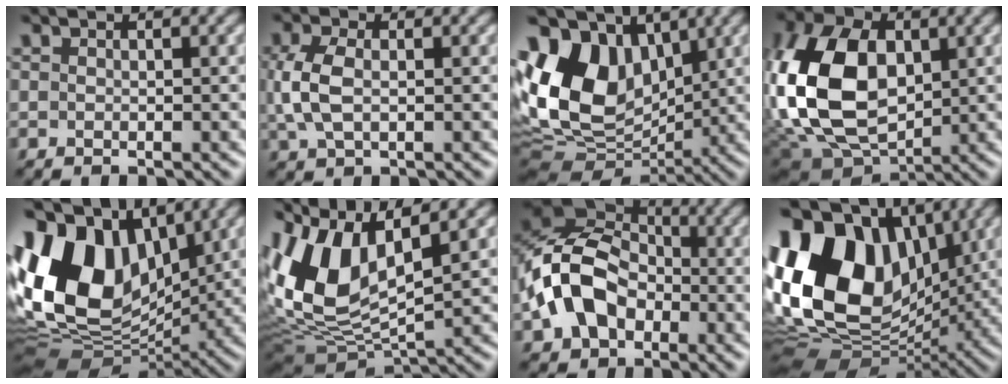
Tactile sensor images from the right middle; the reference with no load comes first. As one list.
[{"total": 3.6, "force": [0.3, 2.3, 2.8], "torque": [-0.074, 0.005, 0.007]}, {"total": 12.9, "force": [3.1, 9.1, 8.7], "torque": [-0.186, 0.021, 0.043]}, {"total": 14.0, "force": [1.2, 9.5, 10.1], "torque": [-0.238, 0.013, 0.012]}, {"total": 15.4, "force": [2.8, 10.4, 10.9], "torque": [-0.235, 0.024, 0.040]}, {"total": 10.6, "force": [2.4, 5.2, 8.9], "torque": [-0.200, 0.002, 0.044]}, {"total": 9.0, "force": [-1.9, 6.7, 5.7], "torque": [-0.117, 0.011, -0.050]}, {"total": 17.7, "force": [3.2, 12.3, 12.3], "torque": [-0.255, 0.030, 0.047]}]